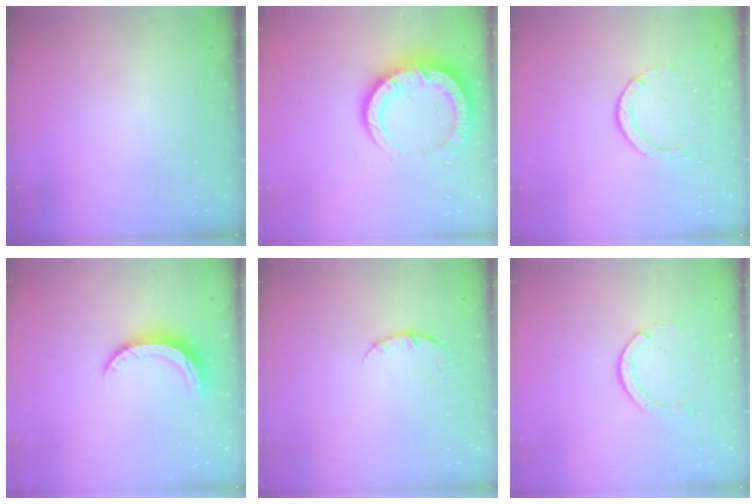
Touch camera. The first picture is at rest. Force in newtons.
{"total": 12.4, "press": 12.4, "slide": 1.2}
{"total": 2.2, "press": 2.2, "slide": 0.4}
{"total": 9.4, "press": 9.4, "slide": 0.7}
{"total": 3.6, "press": 3.6, "slide": 0.5}
{"total": 4.4, "press": 4.3, "slide": 0.4}